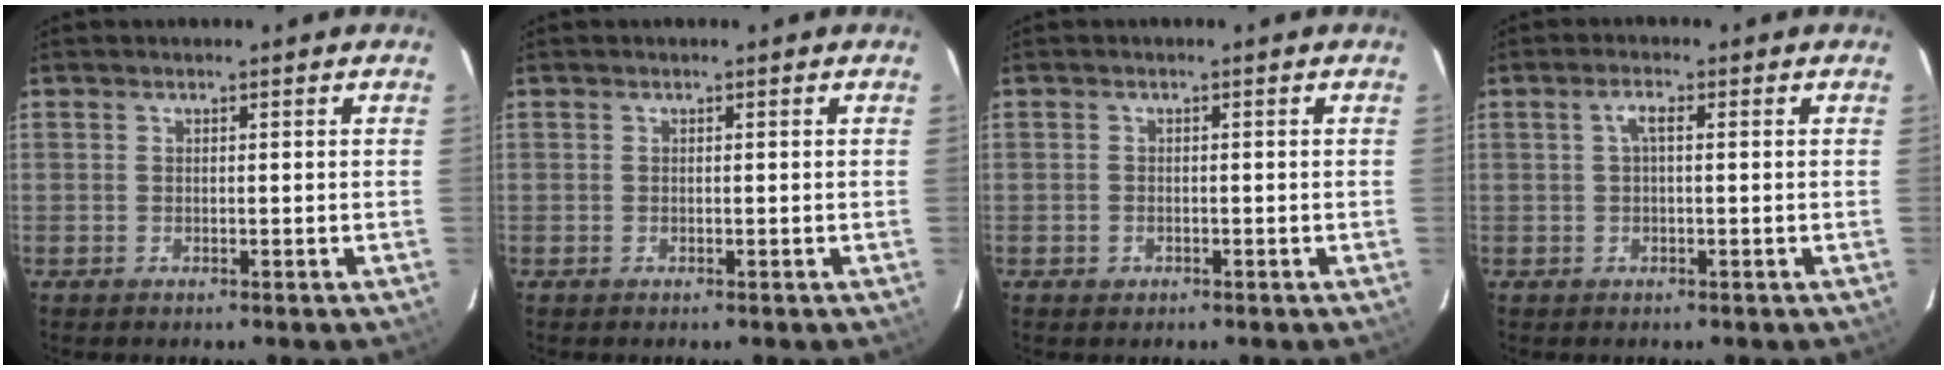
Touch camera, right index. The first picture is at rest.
{"total": 0.0}
{"total": 1.3, "force": [-0.7, 1.1, 0.2], "torque": [-0.003, 0.002, -0.007]}
{"total": 2.1, "force": [0.3, 0.4, 2.0], "torque": [-0.042, 0.009, 0.005]}